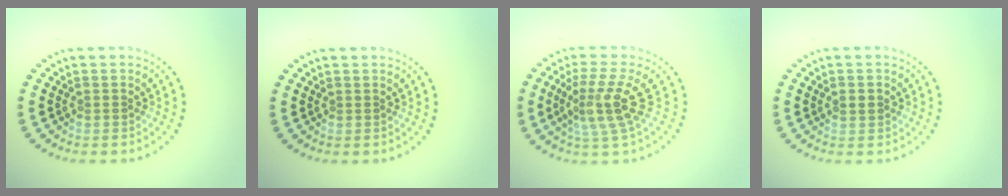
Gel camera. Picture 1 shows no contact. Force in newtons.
{"total": 0.0}
{"total": 4.0, "press": 2.8, "slide": 2.8}
{"total": 1.5, "press": 1.5, "slide": 0.1}